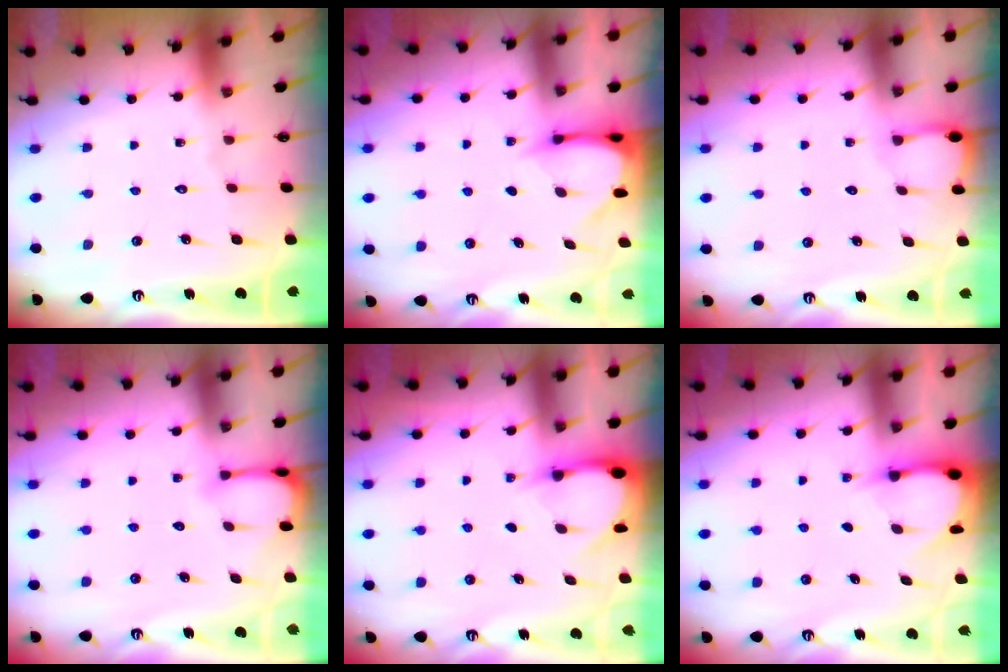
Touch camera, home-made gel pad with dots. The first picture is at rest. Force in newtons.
{"total": 3.7, "press": 3.7, "slide": 0.2}
{"total": 2.5, "press": 2.4, "slide": 0.4}
{"total": 3.8, "press": 3.8, "slide": 0.4}
{"total": 2.9, "press": 2.9, "slide": 0.3}
{"total": 3.1, "press": 3.1, "slide": 0.4}